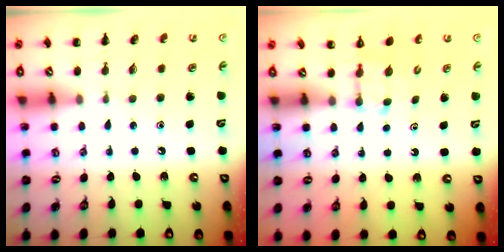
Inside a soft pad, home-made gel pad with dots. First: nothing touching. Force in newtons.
{"total": 2.6, "press": 2.4, "slide": 1.0}